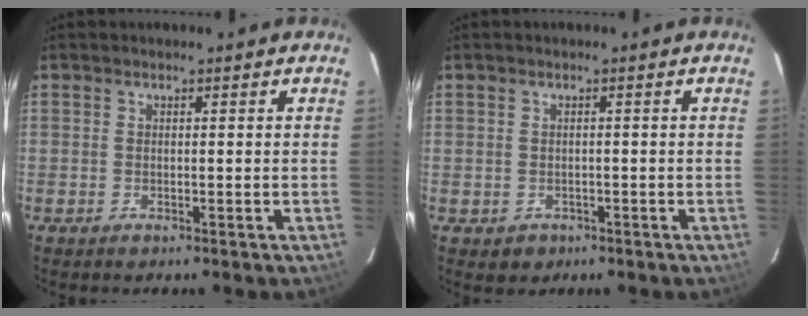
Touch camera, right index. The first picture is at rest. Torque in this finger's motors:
{"motor_torque": [-0.37, -0.03, -0.56, -0.20]}